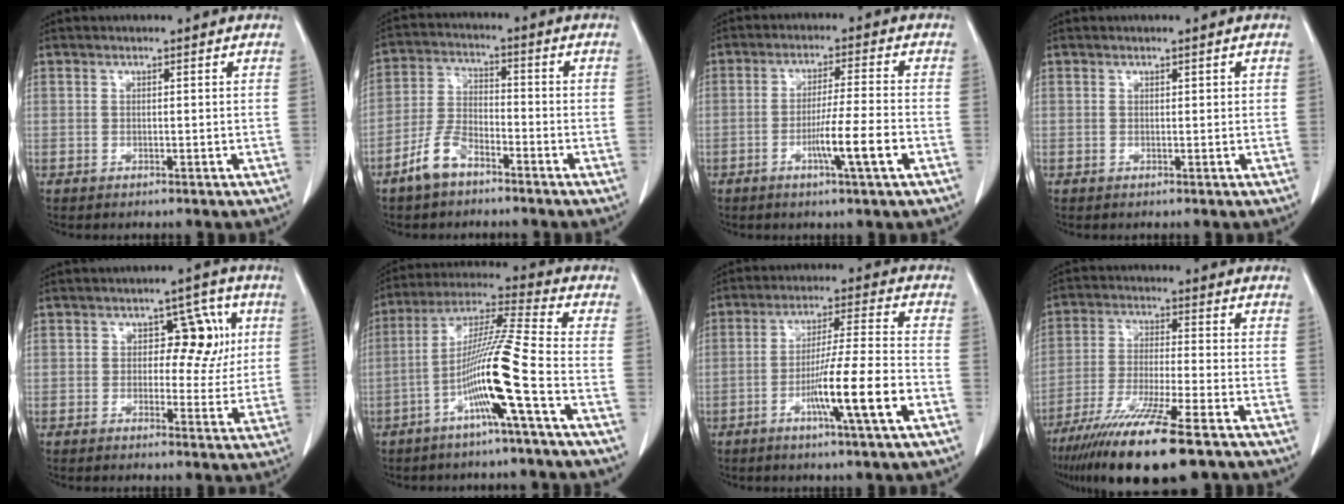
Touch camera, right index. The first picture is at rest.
{"total": 6.9, "force": [-4.8, 3.1, 4.0], "torque": [-0.095, 0.005, -0.096]}
{"total": 7.6, "force": [-2.9, -0.8, 7.0], "torque": [-0.120, -0.013, -0.051]}
{"total": 0.6, "force": [0.2, 0.2, 0.5], "torque": [-0.008, 0.003, 0.003]}
{"total": 7.1, "force": [1.3, 4.2, 5.6], "torque": [-0.055, 0.025, 0.017]}
{"total": 12.5, "force": [-4.7, -1.8, 11.4], "torque": [-0.221, 0.004, -0.094]}
{"total": 11.7, "force": [-4.6, -0.8, 10.7], "torque": [-0.186, -0.008, -0.079]}
{"total": 14.9, "force": [-10.4, 0.4, 10.7], "torque": [-0.203, -0.046, -0.181]}